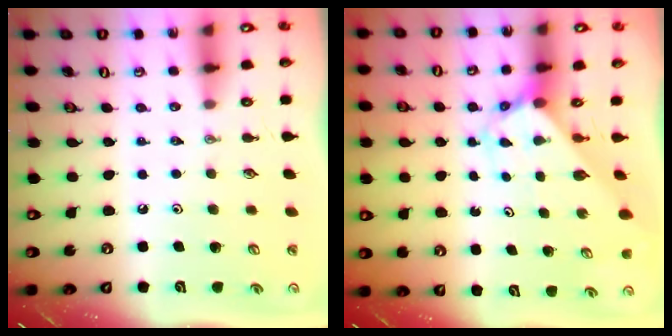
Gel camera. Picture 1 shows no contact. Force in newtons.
{"total": 2.7, "press": 2.7, "slide": 0.2}